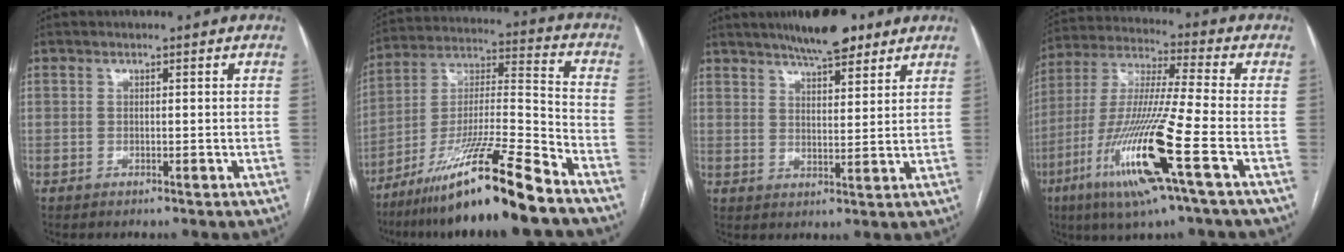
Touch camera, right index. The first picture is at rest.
{"total": 18.3, "force": [-13.4, -0.9, 12.4], "torque": [-0.247, -0.025, -0.240]}
{"total": 9.6, "force": [7.5, 2.3, 5.6], "torque": [-0.084, 0.010, 0.119]}
{"total": 18.1, "force": [-7.3, -0.4, 16.5], "torque": [-0.351, -0.028, -0.142]}